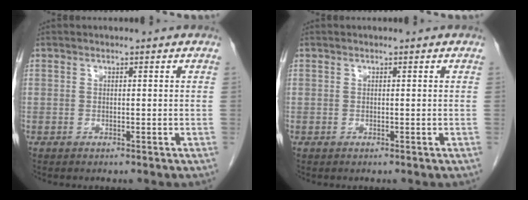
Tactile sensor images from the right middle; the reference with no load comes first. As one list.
[{"total": 0.0}]